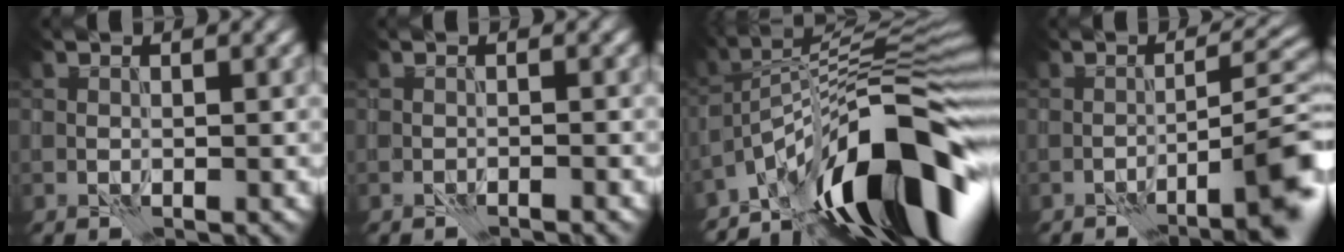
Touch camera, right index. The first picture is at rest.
{"total": 0.9, "force": [-0.9, -0.1, 0.0], "torque": [0.001, 0.002, -0.018]}
{"total": 14.4, "force": [-7.4, 4.2, 11.6], "torque": [-0.175, 0.033, -0.127]}
{"total": 7.4, "force": [-3.6, 1.2, 6.3], "torque": [-0.076, 0.014, -0.054]}